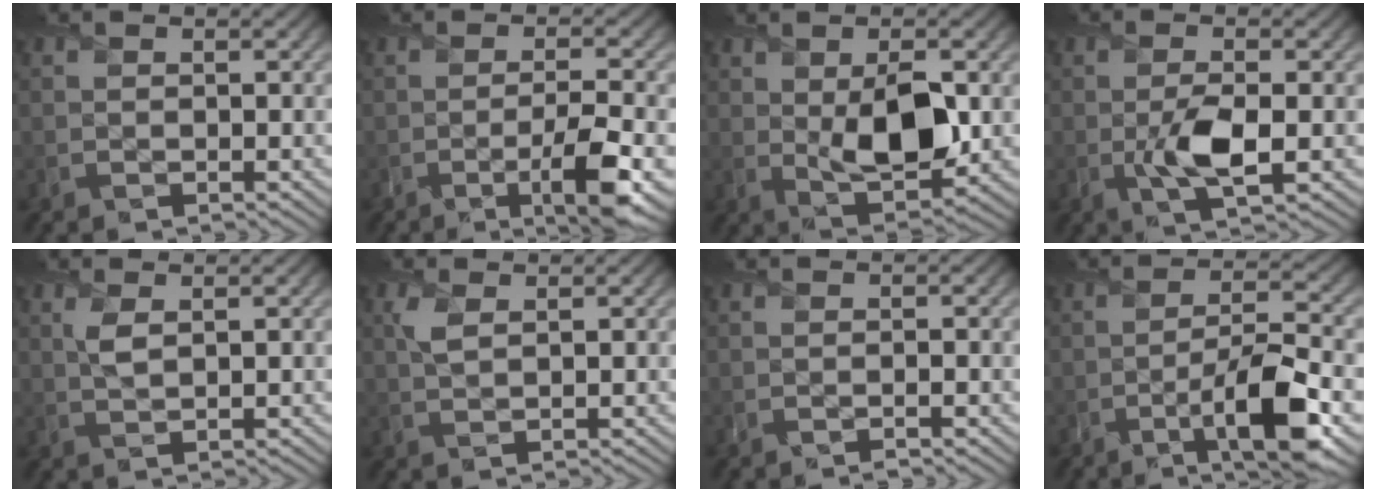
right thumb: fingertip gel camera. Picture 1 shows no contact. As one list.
[{"total": 6.8, "force": [-3.0, 1.3, 6.0], "torque": [-0.100, -0.003, -0.055]}, {"total": 8.7, "force": [0.3, 4.4, 7.5], "torque": [-0.136, -0.005, 0.010]}, {"total": 4.8, "force": [-0.9, 2.0, 4.3], "torque": [-0.094, -0.006, -0.018]}, {"total": 2.2, "force": [1.0, 0.9, 1.8], "torque": [-0.047, 0.002, 0.020]}, {"total": 2.3, "force": [1.1, 1.0, 1.8], "torque": [-0.050, 0.005, 0.022]}, {"total": 0.8, "force": [-0.4, 0.0, 0.6], "torque": [-0.012, -0.001, -0.011]}, {"total": 10.1, "force": [-4.7, 2.5, 8.5], "torque": [-0.144, -0.002, -0.086]}]